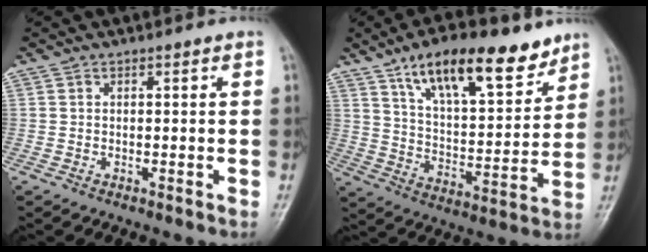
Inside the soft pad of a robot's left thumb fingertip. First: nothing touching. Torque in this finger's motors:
{"motor_torque": [0.63, 0.32, 1.08, -1.68, 0.16]}